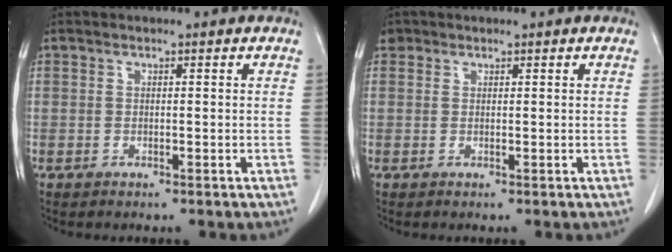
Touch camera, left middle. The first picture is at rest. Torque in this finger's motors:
{"motor_torque": [-0.05, 0.08, -0.05, 0.00]}